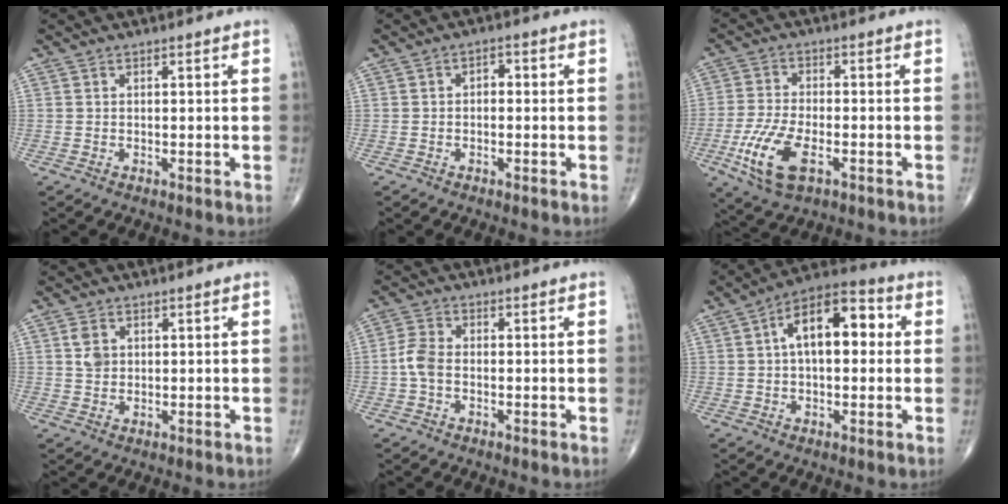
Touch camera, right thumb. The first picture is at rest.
{"total": 2.0, "force": [-0.1, 1.4, 1.4], "torque": [-0.007, 0.010, -0.009]}
{"total": 10.9, "force": [-4.1, 5.0, 8.8], "torque": [-0.188, 0.004, -0.073]}
{"total": 3.0, "force": [0.8, 2.3, 1.8], "torque": [-0.022, -0.002, 0.017]}
{"total": 4.1, "force": [-0.8, 2.6, 3.0], "torque": [-0.069, 0.011, -0.023]}
{"total": 13.4, "force": [2.2, 7.1, 11.2], "torque": [-0.158, 0.035, 0.023]}